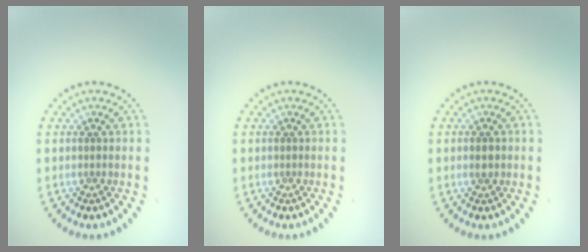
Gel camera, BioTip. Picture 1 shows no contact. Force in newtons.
{"total": 0.0}
{"total": 1.4, "press": 1.4, "slide": 0.1}